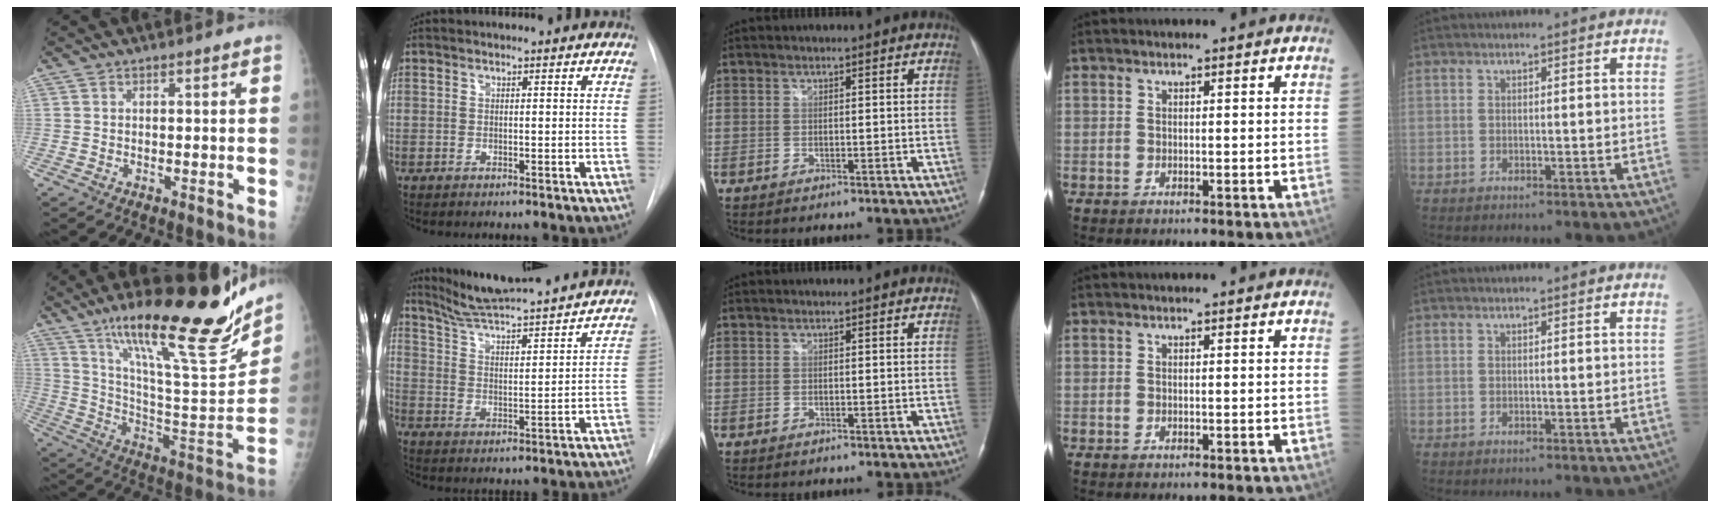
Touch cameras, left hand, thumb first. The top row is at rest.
{"thumb": {"total": 28.0, "force": [19.3, 5.3, 19.5], "torque": [-0.280, -0.086, 0.319]}, "index": {"total": 19.5, "force": [18.1, 0.3, 7.1], "torque": [-0.119, -0.012, 0.264]}}